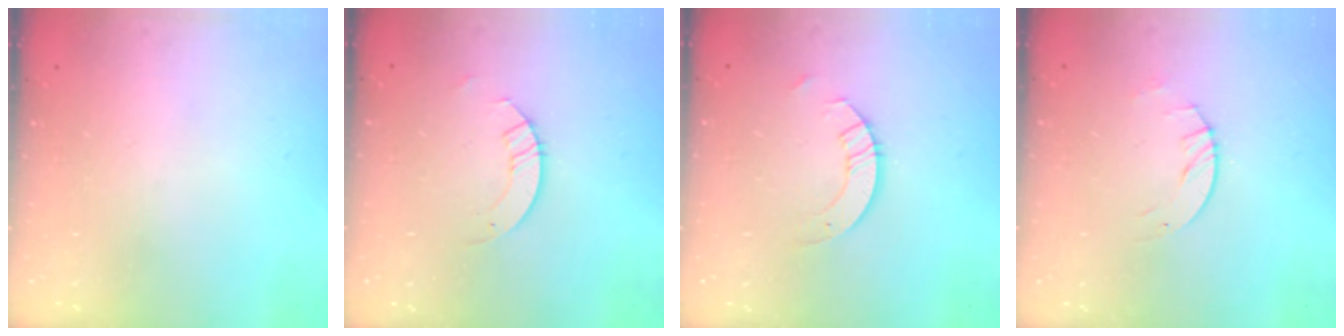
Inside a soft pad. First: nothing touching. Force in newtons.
{"total": 2.9, "press": 2.9, "slide": 0.3}
{"total": 3.5, "press": 3.5, "slide": 0.3}
{"total": 2.8, "press": 2.8, "slide": 0.4}